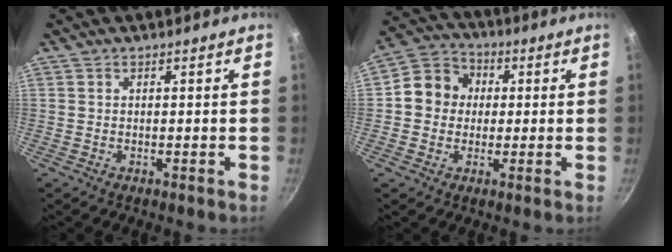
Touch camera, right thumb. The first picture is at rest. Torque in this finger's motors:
{"motor_torque": [-0.08, 0.50, 0.17, -0.54, -0.02]}